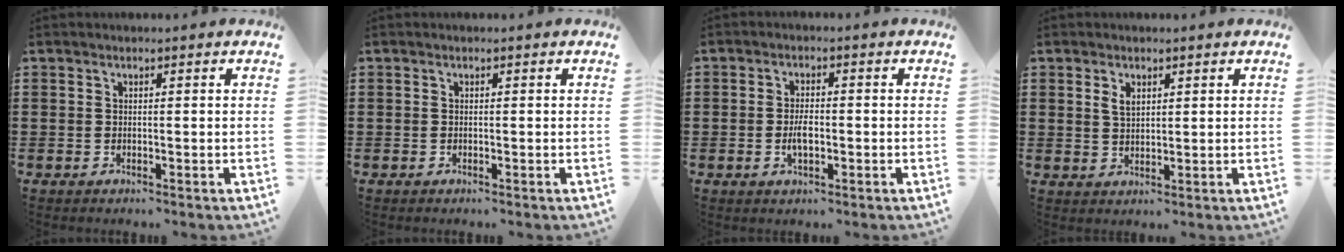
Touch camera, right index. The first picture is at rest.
{"total": 0.0}
{"total": 3.6, "force": [-0.7, 1.5, 3.2], "torque": [-0.065, 0.000, -0.015]}
{"total": 2.2, "force": [1.1, 1.2, 1.5], "torque": [-0.033, 0.003, 0.021]}